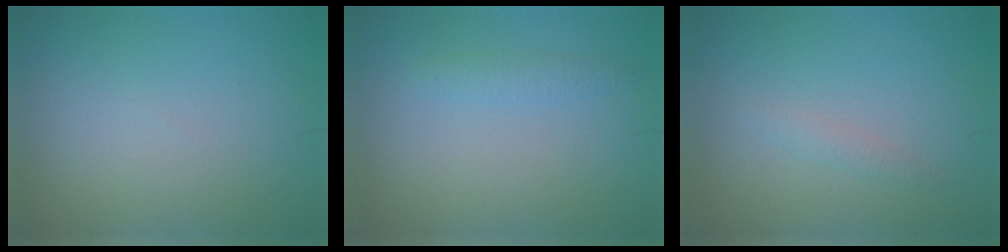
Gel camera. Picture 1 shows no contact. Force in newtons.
{"total": 1.3, "press": 1.3, "slide": 0.0}
{"total": 1.0, "press": 1.0, "slide": 0.1}